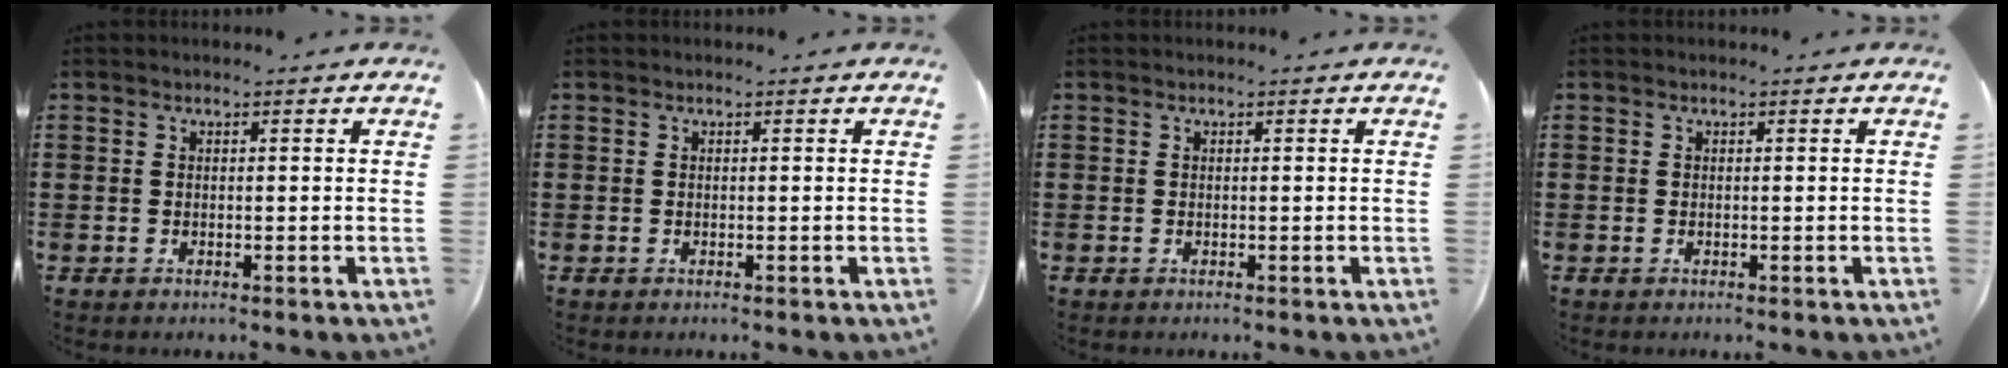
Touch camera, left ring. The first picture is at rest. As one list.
[{"total": 0.0}, {"total": 0.0}, {"total": 0.0}]